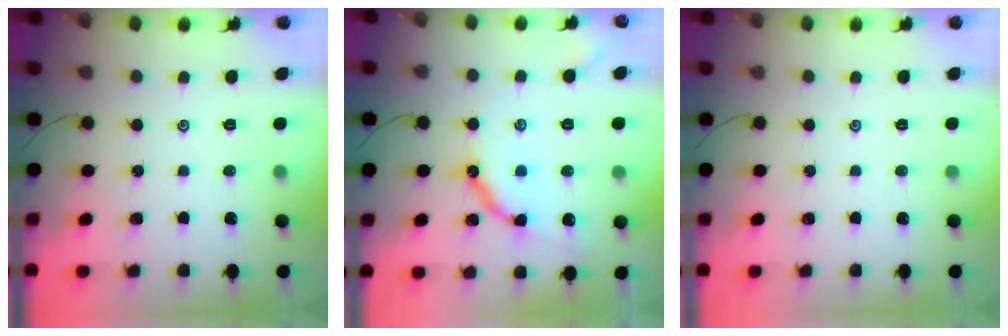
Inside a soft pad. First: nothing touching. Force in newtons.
{"total": 8.9, "press": 8.9, "slide": 0.7}
{"total": 0.0}